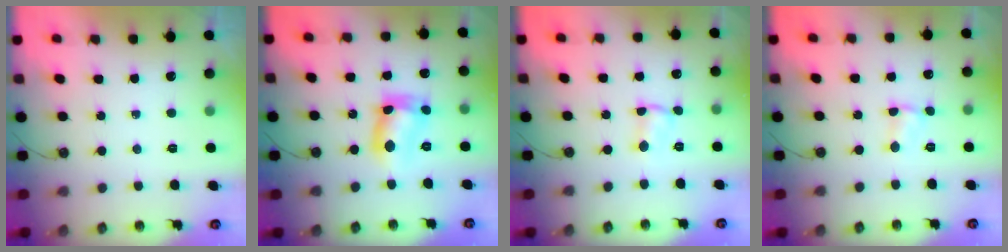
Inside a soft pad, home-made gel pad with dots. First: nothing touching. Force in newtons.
{"total": 12.2, "press": 12.2, "slide": 0.8}
{"total": 1.3, "press": 1.2, "slide": 0.4}
{"total": 2.3, "press": 2.3, "slide": 0.3}